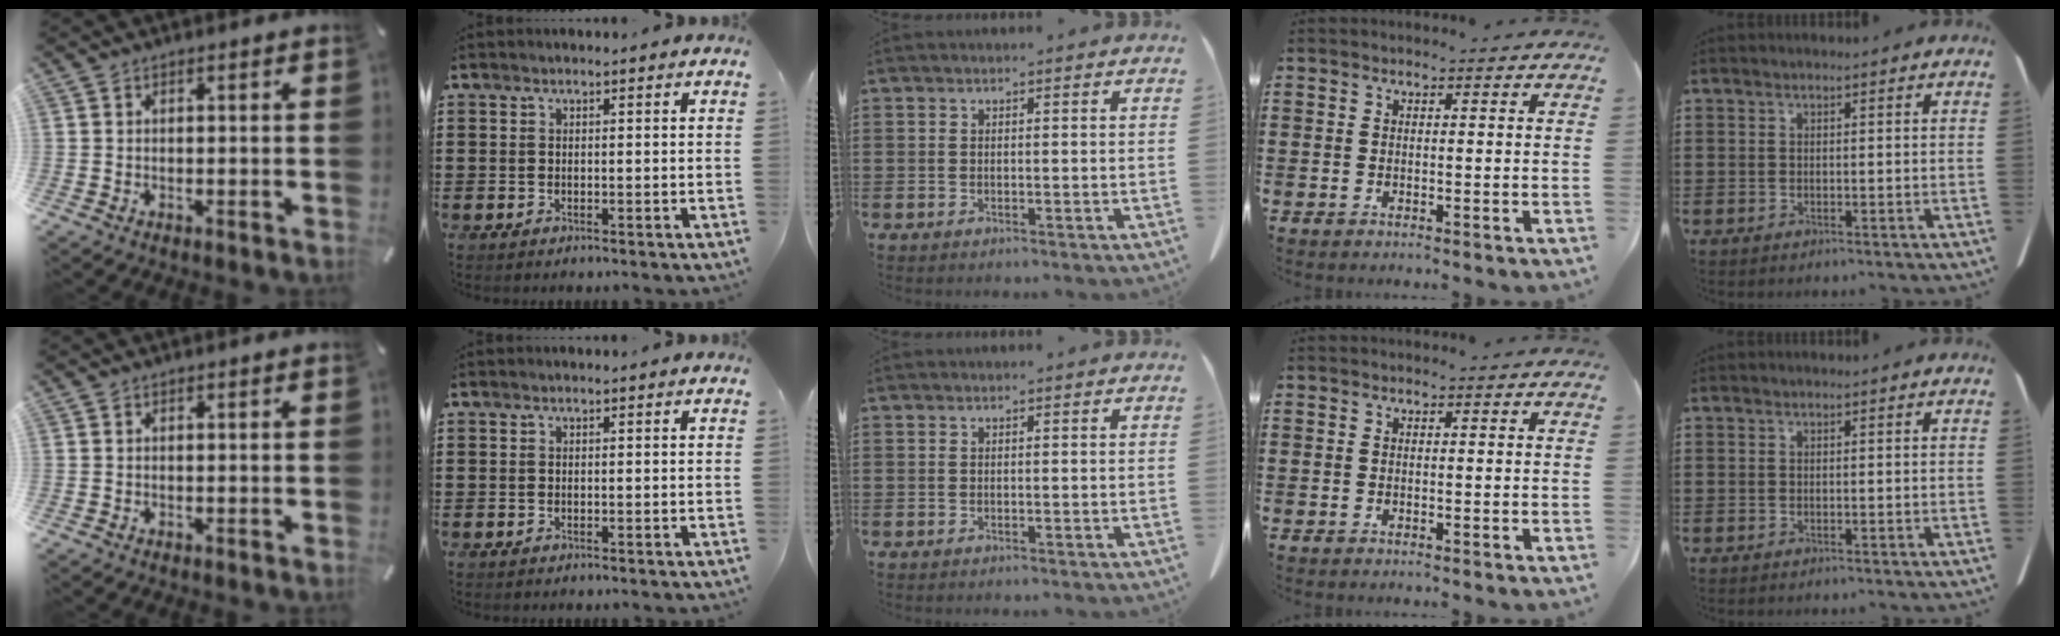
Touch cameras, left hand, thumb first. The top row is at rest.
{}